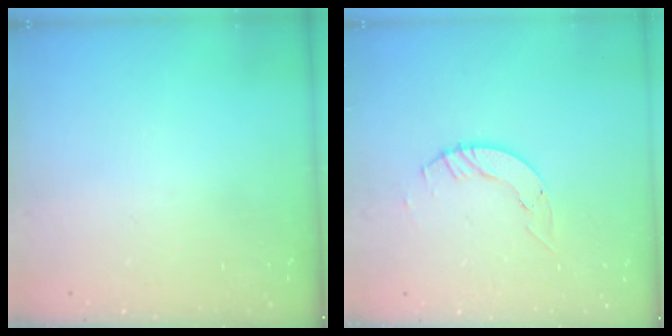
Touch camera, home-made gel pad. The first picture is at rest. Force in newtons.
{"total": 4.0, "press": 4.0, "slide": 0.5}